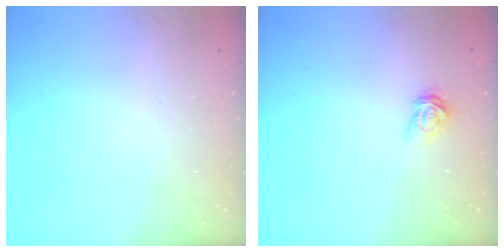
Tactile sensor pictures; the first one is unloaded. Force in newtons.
{"total": 3.5, "press": 3.5, "slide": 0.1}